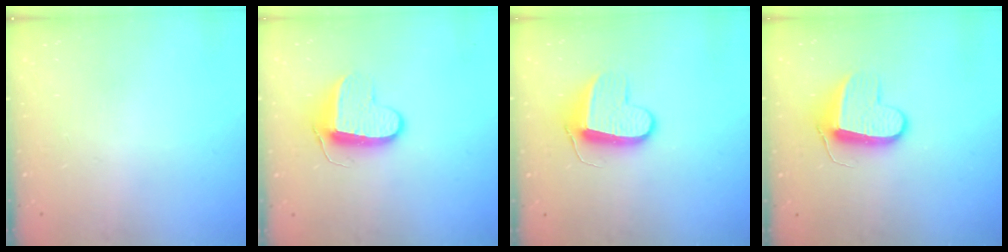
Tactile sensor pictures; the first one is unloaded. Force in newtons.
{"total": 9.6, "press": 9.6, "slide": 0.2}
{"total": 9.8, "press": 9.8, "slide": 0.3}
{"total": 9.8, "press": 9.8, "slide": 0.3}